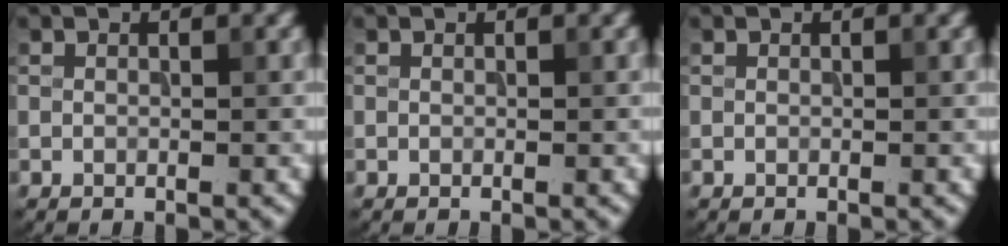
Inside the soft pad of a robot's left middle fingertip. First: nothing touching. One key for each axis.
{"total": 0.0}
{"total": 0.0}